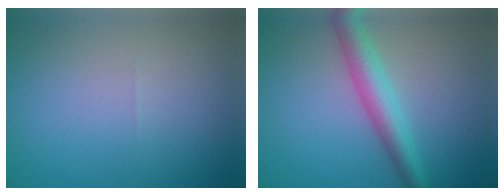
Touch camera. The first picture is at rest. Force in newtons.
{"total": 4.4, "press": 4.4, "slide": 0.1}